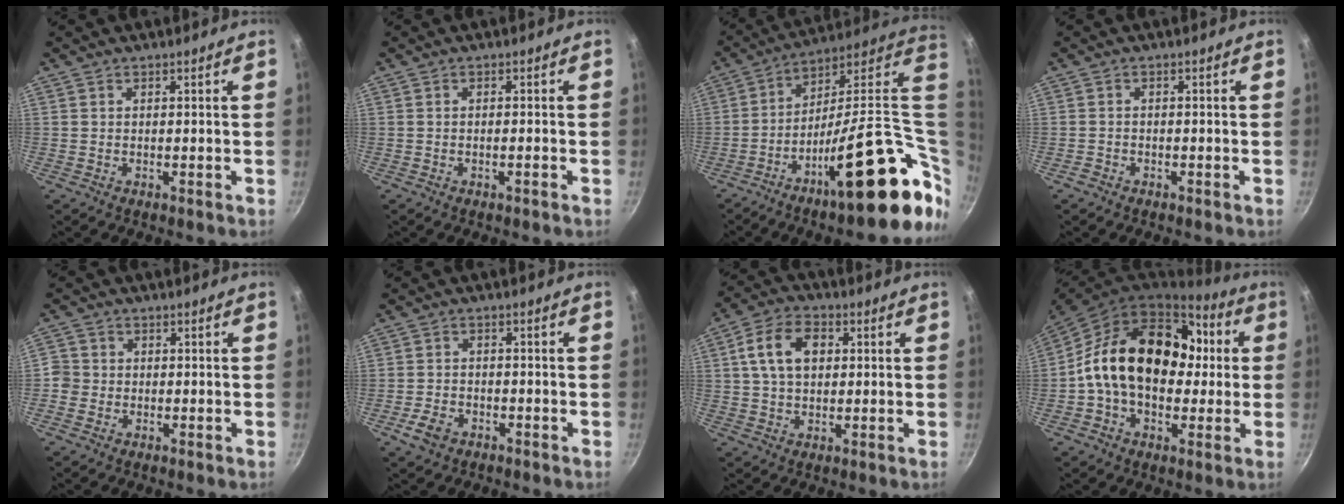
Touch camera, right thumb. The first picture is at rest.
{"total": 1.0, "force": [-0.6, 0.1, 0.8], "torque": [-0.021, 0.005, -0.011]}
{"total": 29.2, "force": [-4.8, 9.1, 27.3], "torque": [-0.349, 0.002, -0.078]}
{"total": 1.1, "force": [-0.9, 0.6, 0.2], "torque": [-0.015, 0.013, -0.019]}
{"total": 3.6, "force": [-1.0, 3.4, 0.8], "torque": [0.006, 0.012, -0.025]}
{"total": 4.3, "force": [-2.4, 2.8, 2.3], "torque": [-0.043, 0.019, -0.044]}
{"total": 10.1, "force": [2.1, 6.9, 7.1], "torque": [-0.110, 0.015, 0.027]}
{"total": 22.5, "force": [1.7, 15.9, 15.7], "torque": [-0.232, 0.044, 0.020]}